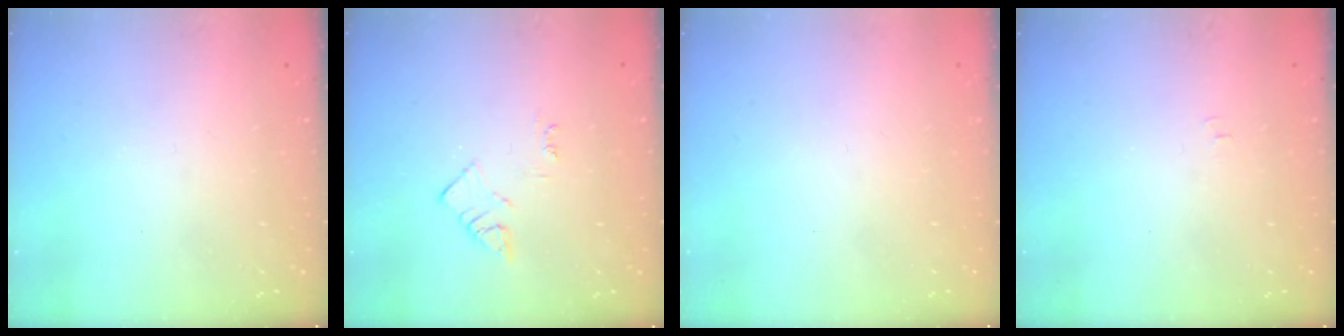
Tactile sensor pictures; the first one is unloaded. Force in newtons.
{"total": 3.7, "press": 3.6, "slide": 0.6}
{"total": 1.8, "press": 1.7, "slide": 0.1}
{"total": 3.7, "press": 3.7, "slide": 0.5}